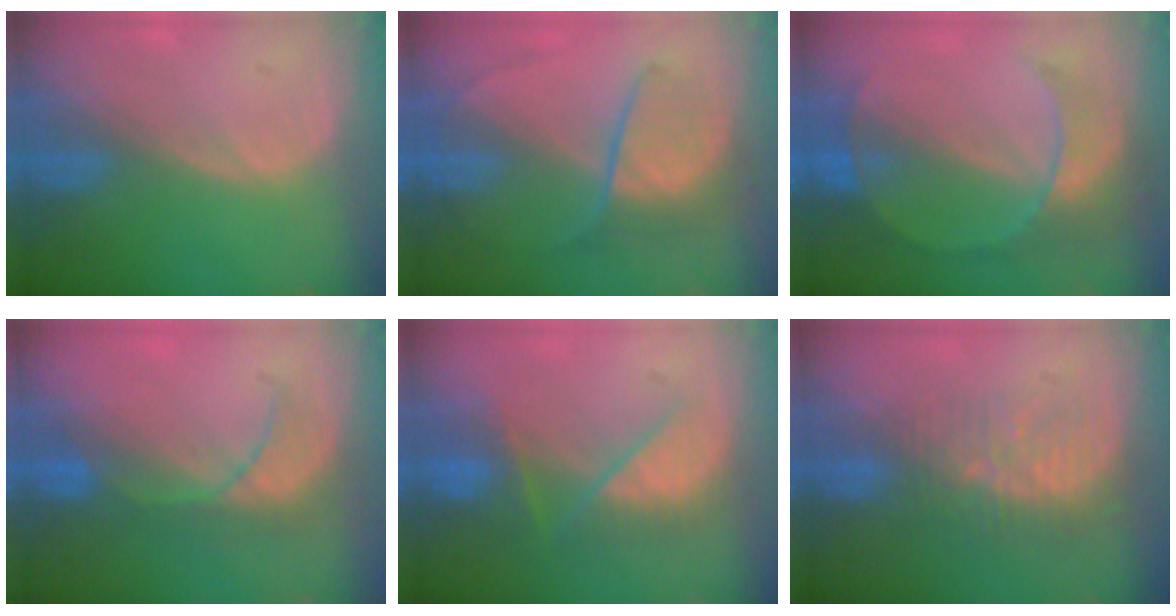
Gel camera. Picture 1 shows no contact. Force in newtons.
{"total": 6.4, "press": 6.4, "slide": 0.7}
{"total": 7.3, "press": 6.9, "slide": 2.6}
{"total": 5.5, "press": 5.4, "slide": 0.7}
{"total": 7.6, "press": 7.1, "slide": 2.6}
{"total": 7.5, "press": 6.9, "slide": 3.0}